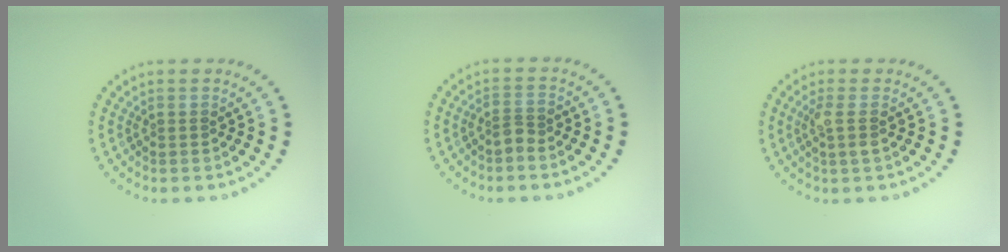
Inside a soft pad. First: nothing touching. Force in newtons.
{"total": 1.4, "press": 1.1, "slide": 0.8}
{"total": 1.7, "press": 1.5, "slide": 0.8}